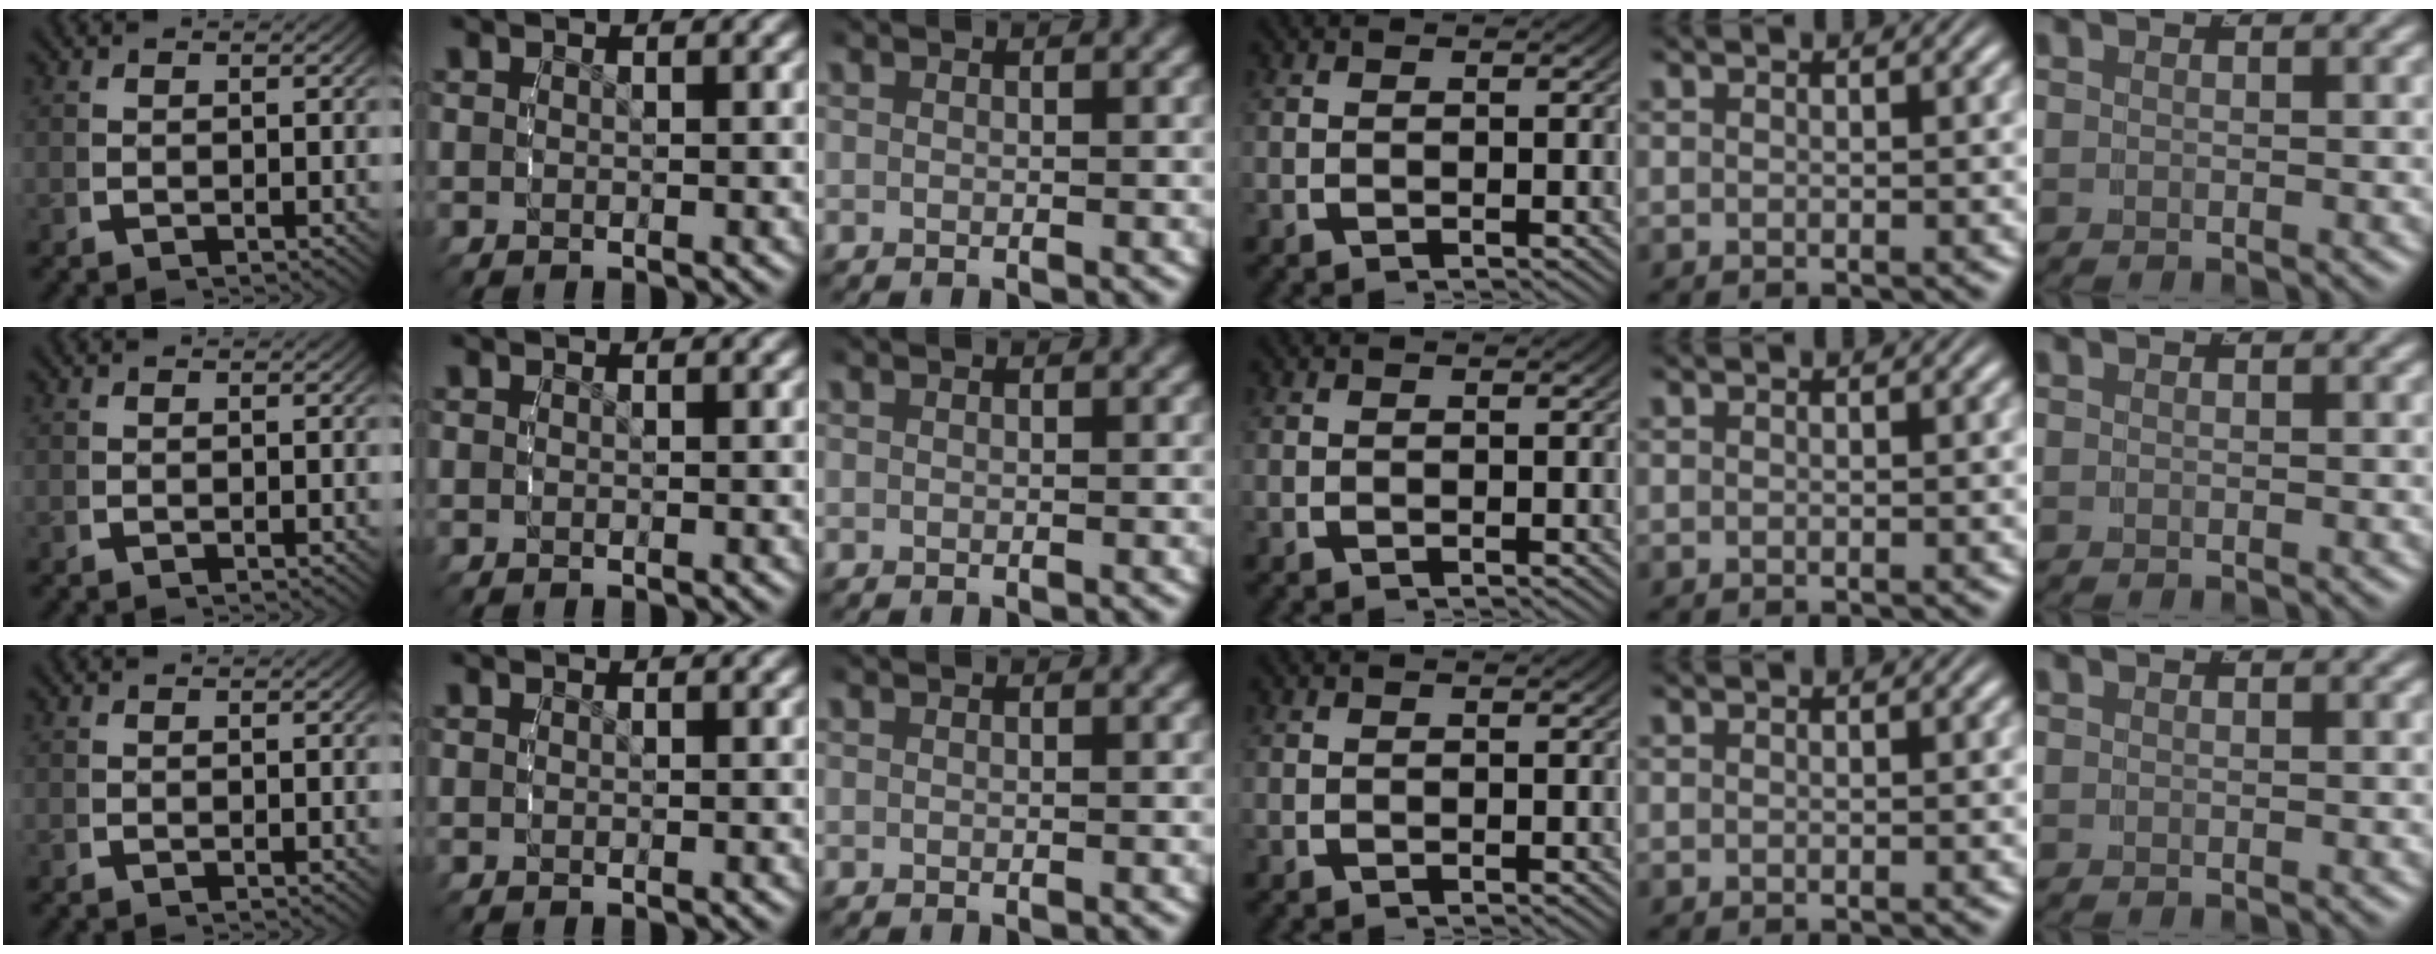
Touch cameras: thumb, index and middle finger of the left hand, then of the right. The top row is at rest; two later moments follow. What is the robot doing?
{"motion": "reach", "object": "pen bag"}